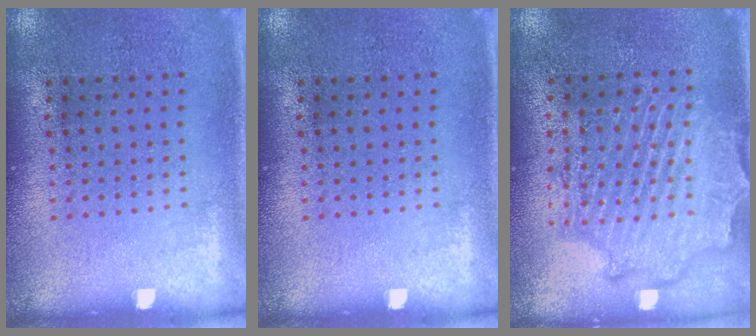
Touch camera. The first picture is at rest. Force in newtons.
{"total": 0.0}
{"total": 2.1, "press": 2.1, "slide": 0.4}